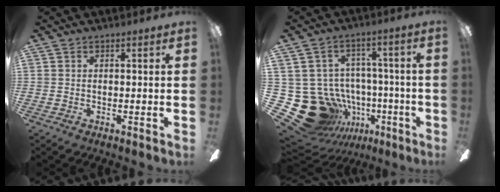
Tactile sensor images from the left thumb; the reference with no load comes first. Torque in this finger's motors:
{"motor_torque": [-0.44, 0.66, -0.08, 0.11, 0.01]}